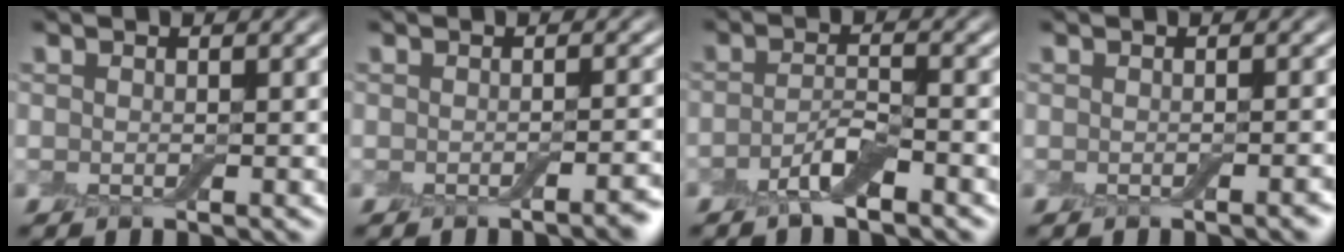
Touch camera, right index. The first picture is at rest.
{"total": 1.7, "force": [-0.9, 0.4, 1.4], "torque": [-0.011, 0.003, -0.016]}
{"total": 2.8, "force": [-1.8, 0.7, 2.1], "torque": [-0.041, 0.005, -0.040]}
{"total": 1.0, "force": [-0.5, 0.2, 0.9], "torque": [-0.009, 0.001, -0.007]}